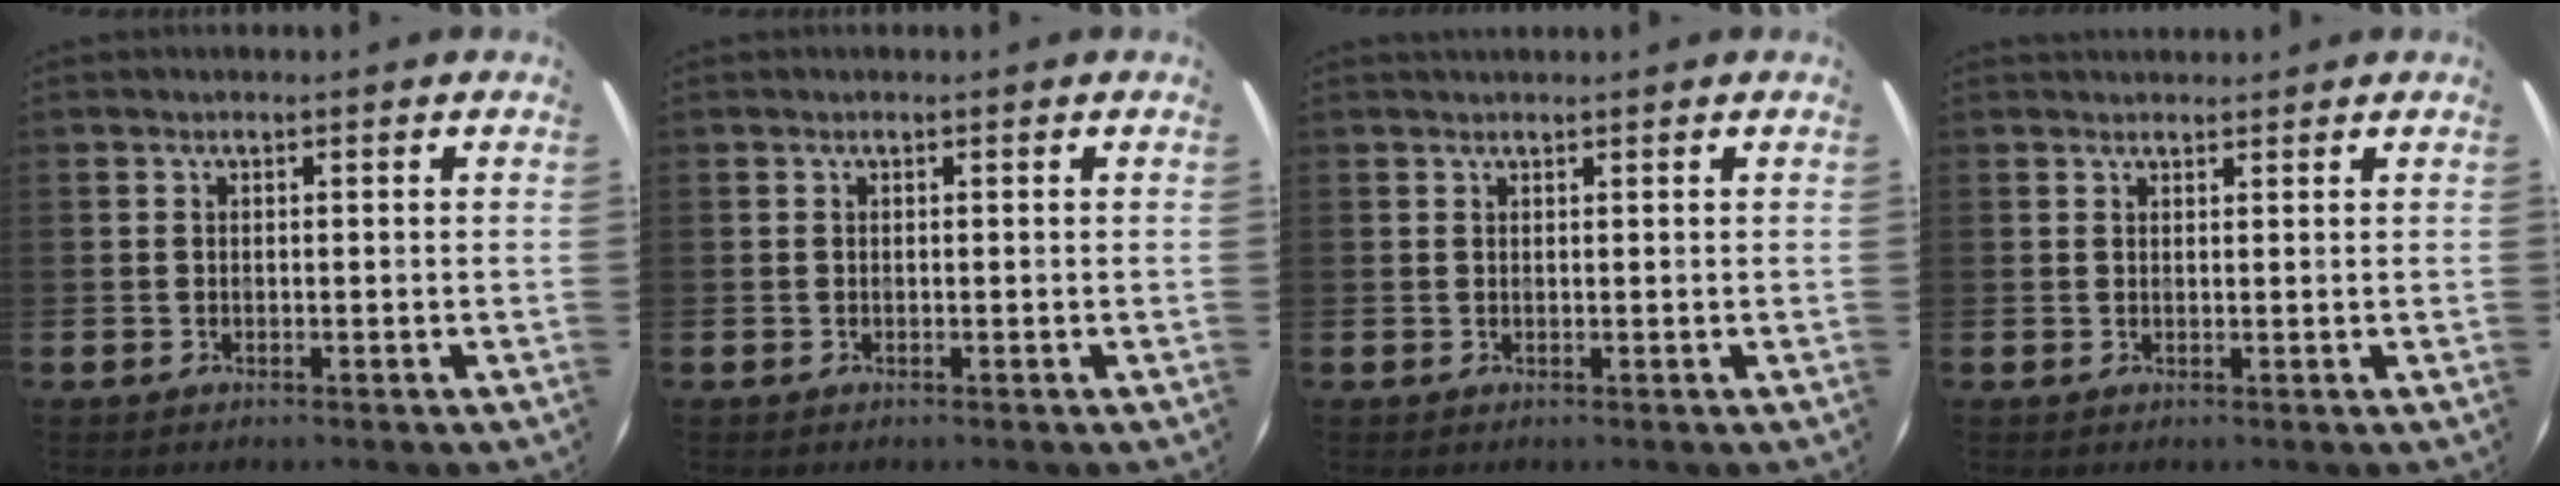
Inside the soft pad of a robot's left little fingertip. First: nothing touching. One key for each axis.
{"total": 0.0}
{"total": 0.7, "fx": 0.7, "fy": 0.0, "fz": 0.0, "tx": 0.000, "ty": 0.001, "tz": 0.013}
{"total": 1.2, "fx": 1.2, "fy": 0.3, "fz": -0.2, "tx": 0.010, "ty": -0.001, "tz": 0.022}